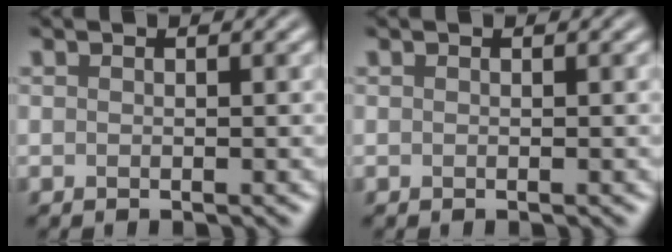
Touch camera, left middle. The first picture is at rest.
{"total": 0.0}